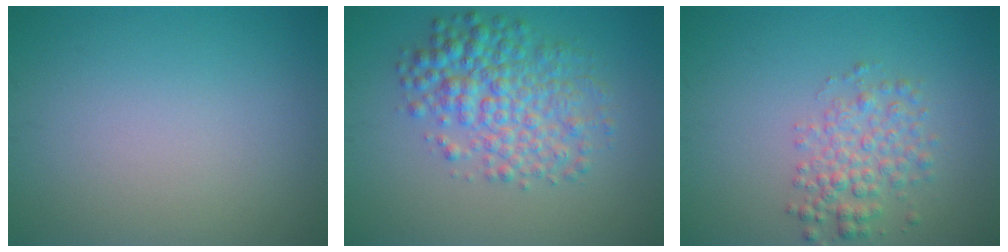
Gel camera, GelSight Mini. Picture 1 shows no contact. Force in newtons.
{"total": 5.5, "press": 5.5, "slide": 0.1}
{"total": 3.2, "press": 3.2, "slide": 0.1}